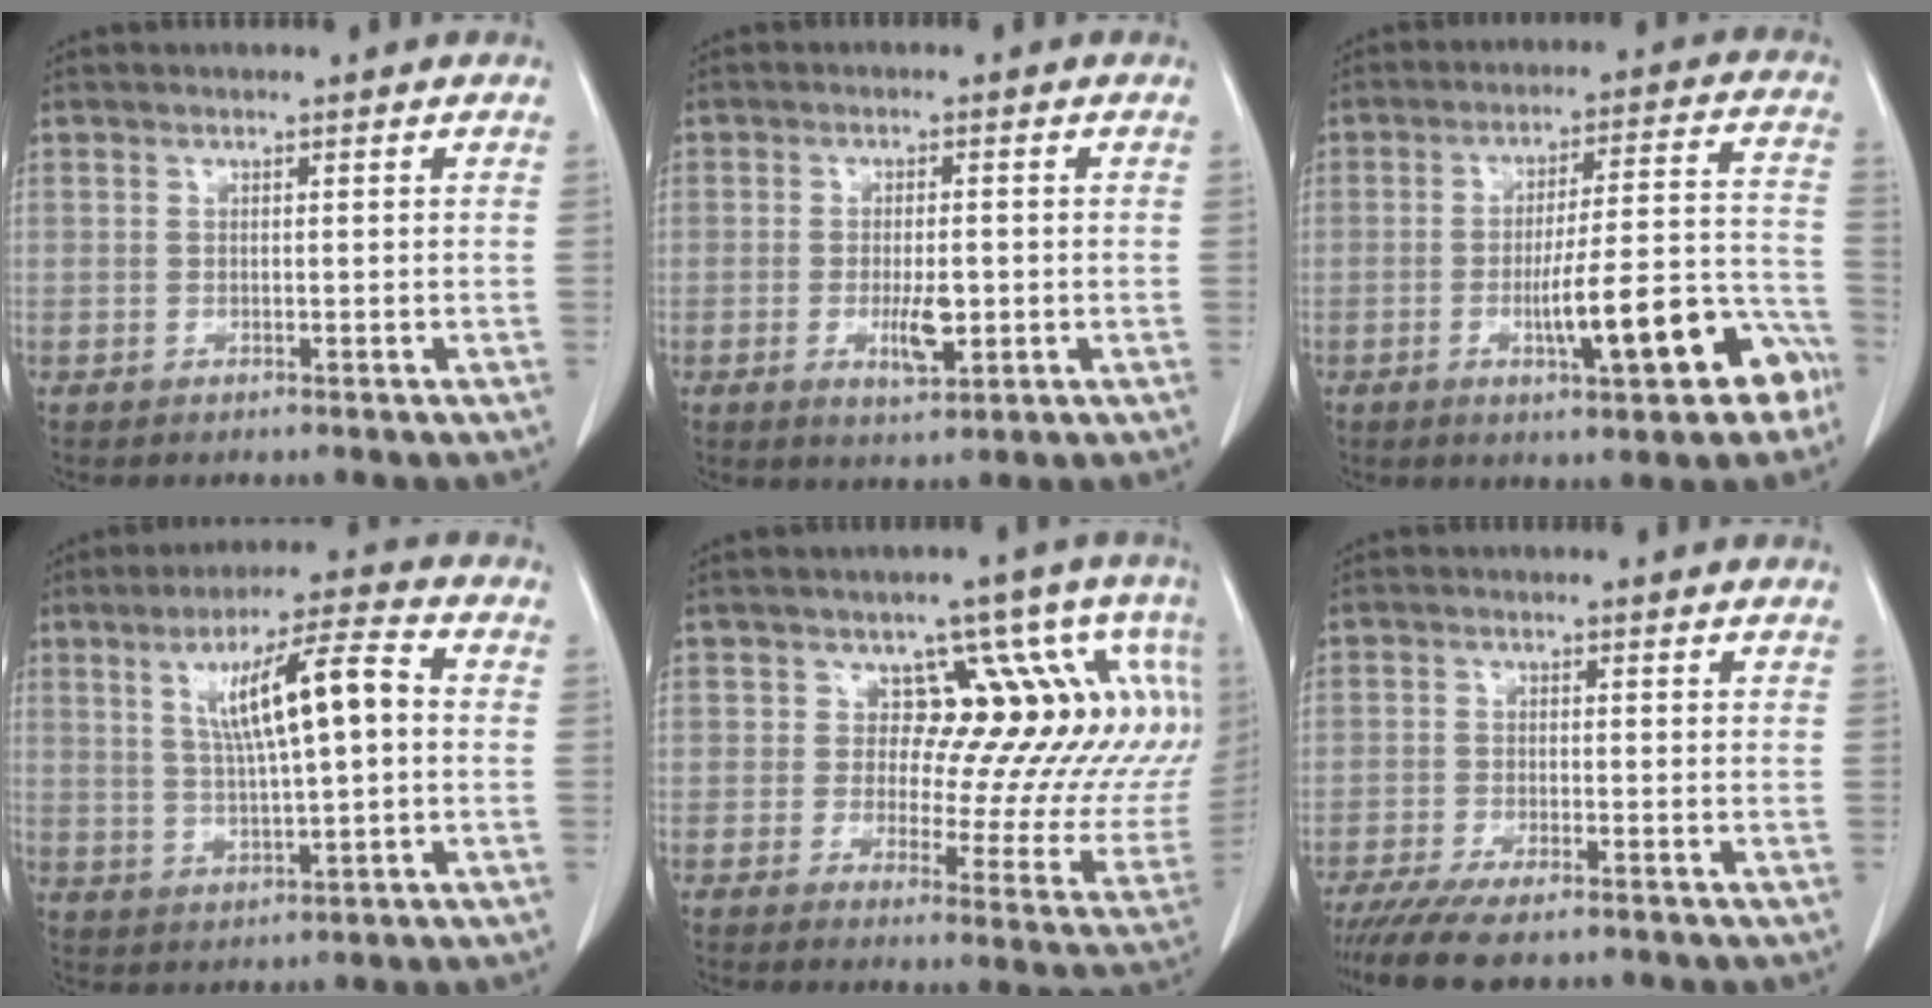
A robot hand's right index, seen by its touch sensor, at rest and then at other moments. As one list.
[{"total": 4.9, "force": [-1.2, 1.6, 4.5], "torque": [-0.077, -0.005, -0.015]}, {"total": 14.3, "force": [-6.2, 2.7, 12.6], "torque": [-0.174, 0.025, -0.083]}, {"total": 10.9, "force": [1.9, 1.5, 10.6], "torque": [-0.177, 0.020, 0.033]}, {"total": 14.2, "force": [5.3, 7.9, 10.5], "torque": [-0.101, 0.006, 0.048]}, {"total": 8.6, "force": [-6.9, 1.9, 4.6], "torque": [-0.070, -0.015, -0.113]}]